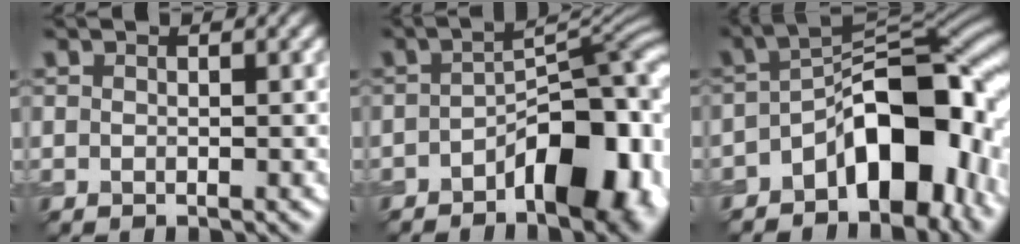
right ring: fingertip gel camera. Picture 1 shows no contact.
{"total": 10.1, "force": [-4.5, 4.5, 7.9], "torque": [-0.103, 0.011, -0.065]}
{"total": 12.0, "force": [-4.4, 6.1, 9.4], "torque": [-0.107, 0.017, -0.070]}